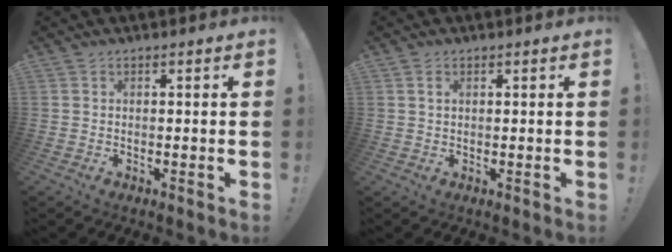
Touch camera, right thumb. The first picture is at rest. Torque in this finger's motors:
{"motor_torque": [-0.03, -0.12, 0.06, 0.11, 0.11]}